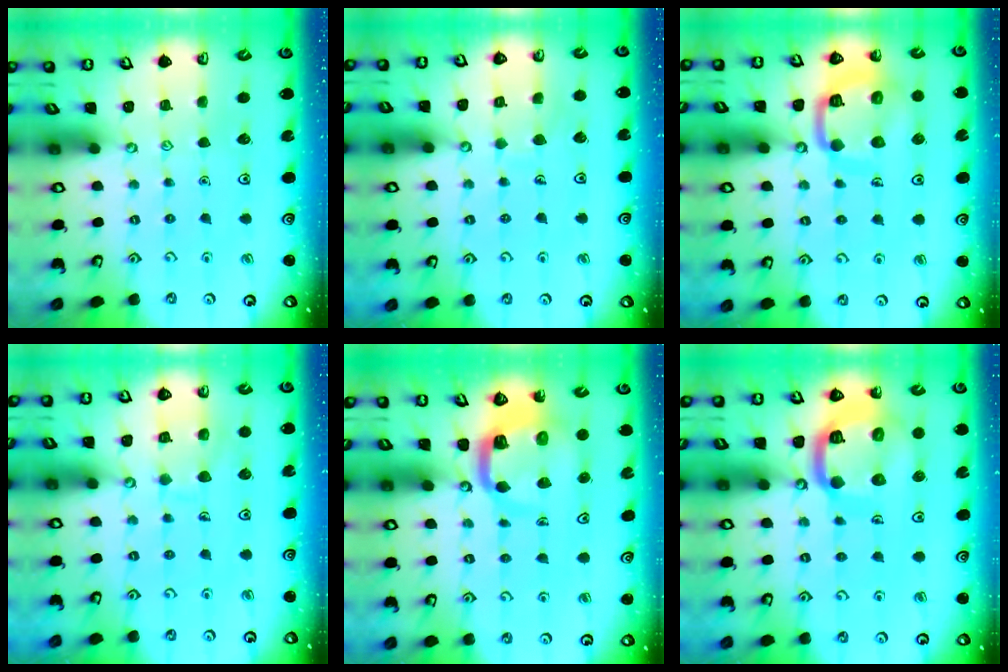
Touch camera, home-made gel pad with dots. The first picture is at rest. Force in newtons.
{"total": 5.9, "press": 5.9, "slide": 0.2}
{"total": 13.8, "press": 13.8, "slide": 1.5}
{"total": 9.1, "press": 9.0, "slide": 0.9}
{"total": 7.1, "press": 7.0, "slide": 1.0}
{"total": 17.4, "press": 17.3, "slide": 1.9}